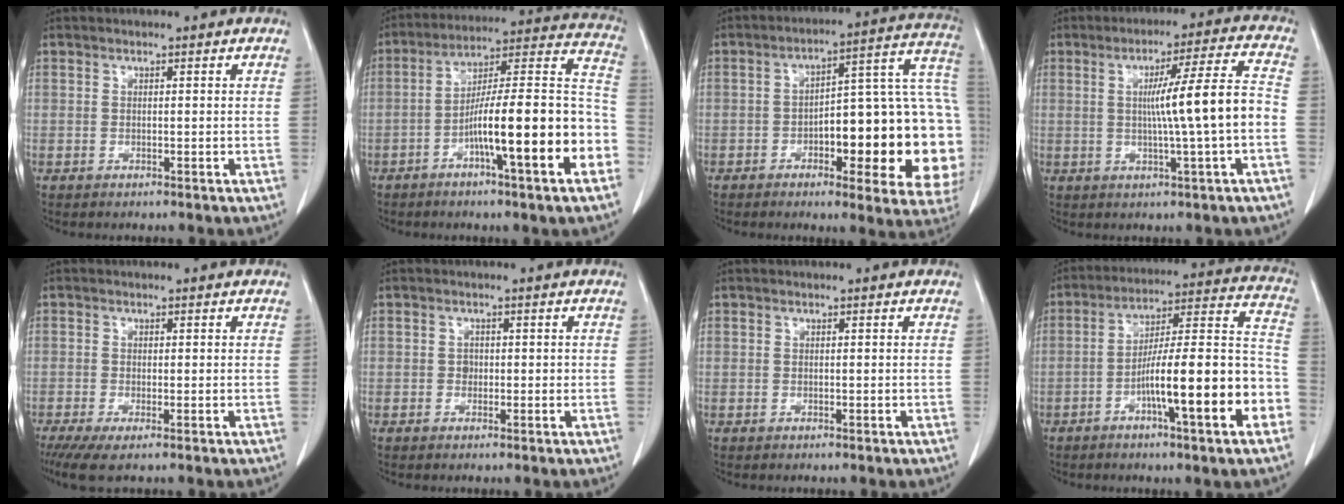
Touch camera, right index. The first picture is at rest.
{"total": 19.9, "force": [-6.7, 1.6, 18.7], "torque": [-0.225, 0.024, -0.102]}
{"total": 24.1, "force": [-4.2, 6.3, 22.8], "torque": [-0.215, 0.036, -0.044]}
{"total": 10.8, "force": [-0.7, -1.0, 10.8], "torque": [-0.165, 0.008, -0.010]}
{"total": 3.3, "force": [-1.6, 0.9, 2.7], "torque": [-0.049, -0.010, -0.028]}
{"total": 1.3, "force": [-0.1, 1.1, 0.6], "torque": [-0.008, 0.003, -0.001]}
{"total": 0.0}
{"total": 18.3, "force": [-6.5, 1.6, 17.1], "torque": [-0.224, 0.022, -0.097]}